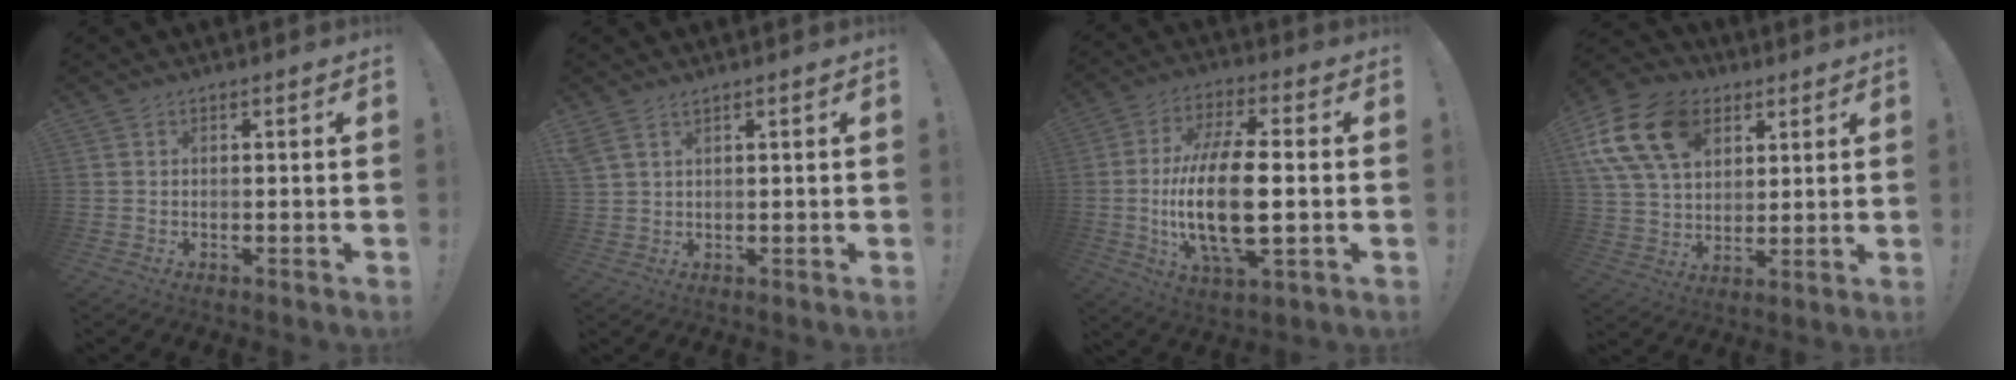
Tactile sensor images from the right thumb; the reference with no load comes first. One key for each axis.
{"total": 3.1, "fx": 2.2, "fy": 0.7, "fz": 2.1, "tx": -0.049, "ty": -0.006, "tz": 0.044}
{"total": 19.7, "fx": -1.8, "fy": 7.5, "fz": 18.1, "tx": -0.360, "ty": -0.012, "tz": -0.034}
{"total": 18.8, "fx": 7.9, "fy": 13.1, "fz": 11.0, "tx": -0.202, "ty": -0.023, "tz": 0.151}